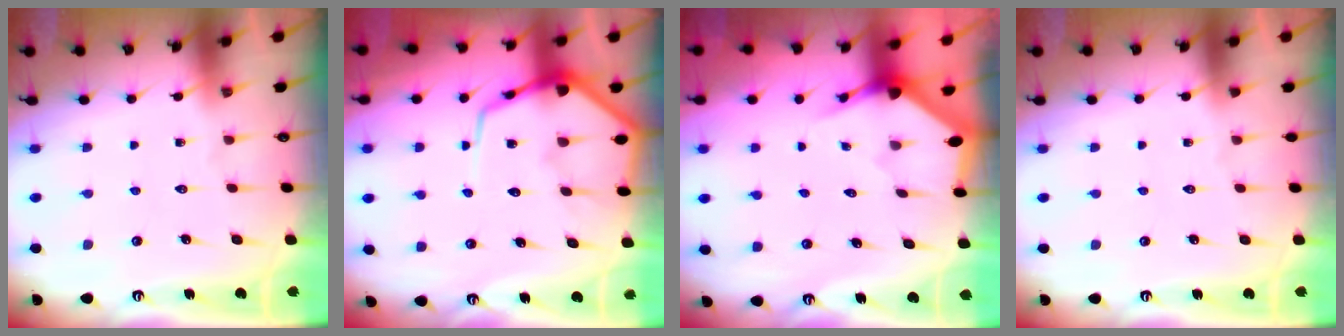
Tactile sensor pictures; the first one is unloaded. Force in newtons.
{"total": 10.9, "press": 10.9, "slide": 1.1}
{"total": 2.9, "press": 2.9, "slide": 0.1}
{"total": 0.0}